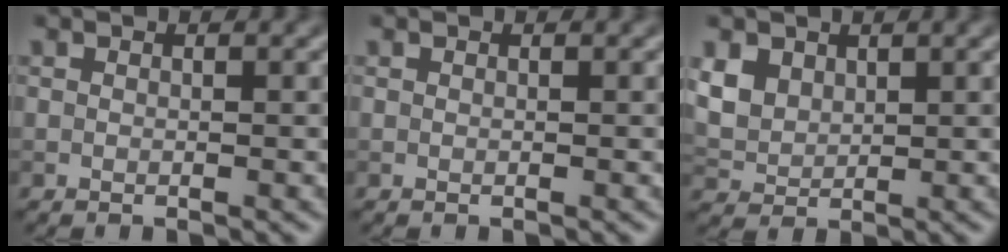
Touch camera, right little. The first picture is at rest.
{"total": 0.0}
{"total": 3.9, "force": [1.8, 2.8, 2.0], "torque": [-0.057, -0.002, 0.042]}